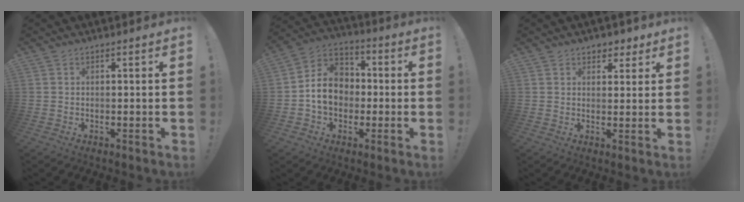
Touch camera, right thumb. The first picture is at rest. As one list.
[{"total": 12.6, "force": [-1.3, 10.6, 6.6], "torque": [-0.094, 0.018, -0.017]}, {"total": 4.3, "force": [2.9, 3.0, 1.0], "torque": [0.002, -0.015, 0.049]}]